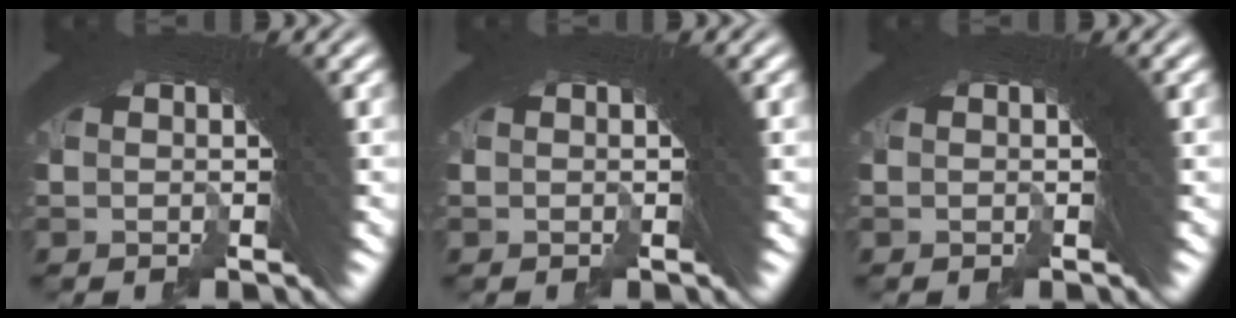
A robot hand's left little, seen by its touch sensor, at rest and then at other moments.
{"total": 0.0}
{"total": 0.0}